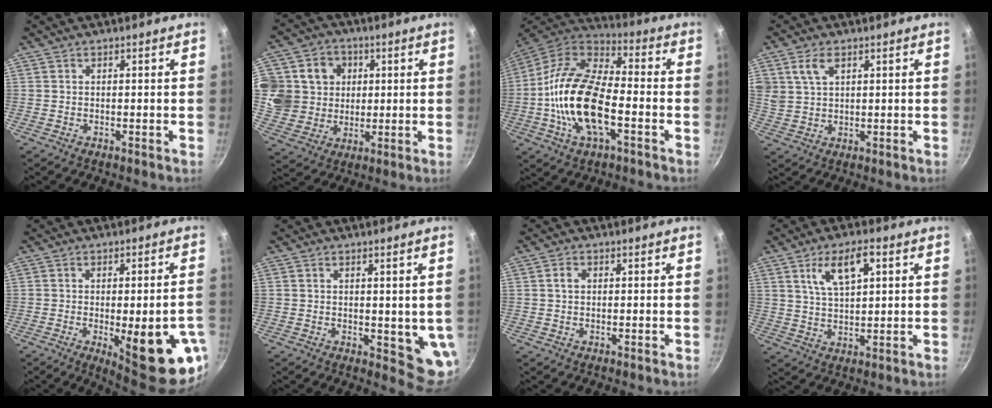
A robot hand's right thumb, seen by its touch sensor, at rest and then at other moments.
{"total": 14.6, "force": [2.8, 13.5, 4.8], "torque": [-0.075, 0.003, 0.049]}
{"total": 19.9, "force": [-4.6, 9.7, 16.8], "torque": [-0.313, 0.034, -0.100]}
{"total": 4.9, "force": [2.4, 3.1, 3.0], "torque": [-0.048, -0.004, 0.052]}
{"total": 17.8, "force": [-5.4, 5.2, 16.1], "torque": [-0.178, -0.007, -0.056]}
{"total": 6.7, "force": [0.4, 3.0, 6.0], "torque": [-0.058, -0.019, 0.011]}
{"total": 1.6, "force": [0.3, 1.2, 1.0], "torque": [-0.015, 0.006, 0.004]}
{"total": 9.0, "force": [3.6, 3.9, 7.2], "torque": [-0.116, -0.005, 0.069]}